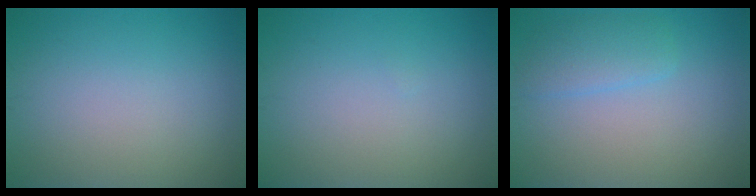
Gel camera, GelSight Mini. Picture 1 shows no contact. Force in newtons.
{"total": 0.0}
{"total": 2.4, "press": 2.3, "slide": 0.1}